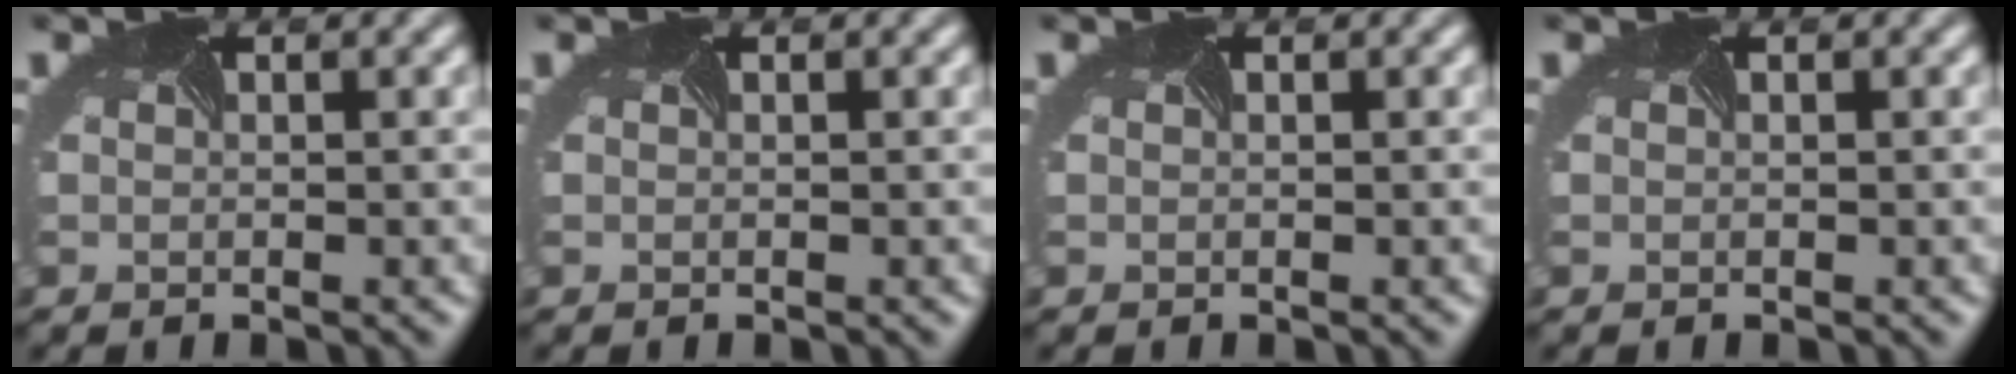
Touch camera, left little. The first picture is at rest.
{"total": 0.0}
{"total": 0.0}
{"total": 0.0}